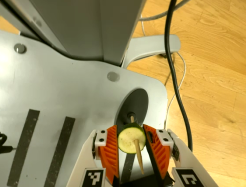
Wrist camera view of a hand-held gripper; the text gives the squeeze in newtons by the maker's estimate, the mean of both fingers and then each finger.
{"total": 9.6, "left": 9.4, "right": 9.8}